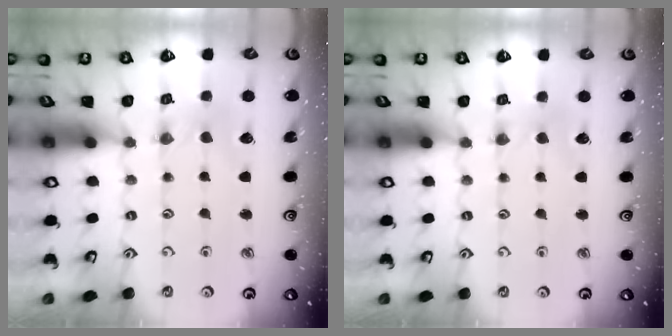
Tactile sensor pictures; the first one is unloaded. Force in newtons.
{"total": 1.6, "press": 1.5, "slide": 0.4}